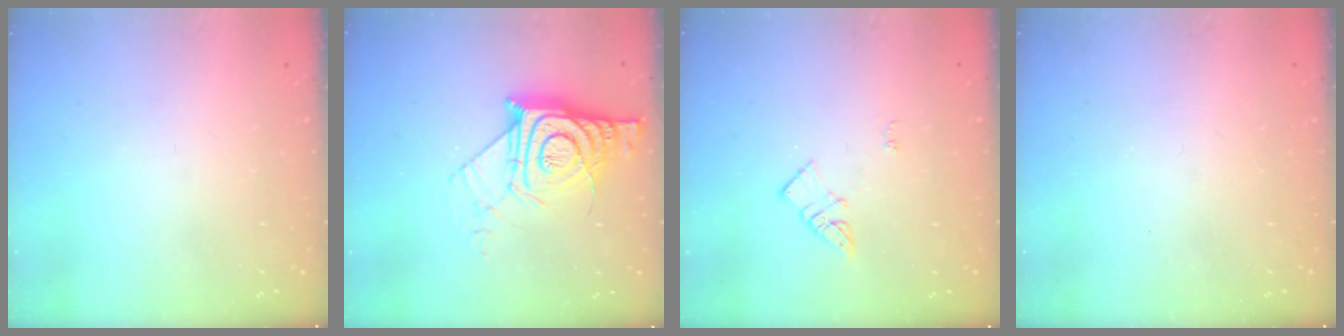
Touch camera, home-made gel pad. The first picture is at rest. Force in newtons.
{"total": 14.0, "press": 13.9, "slide": 1.3}
{"total": 4.9, "press": 4.9, "slide": 0.5}
{"total": 3.6, "press": 3.6, "slide": 0.3}